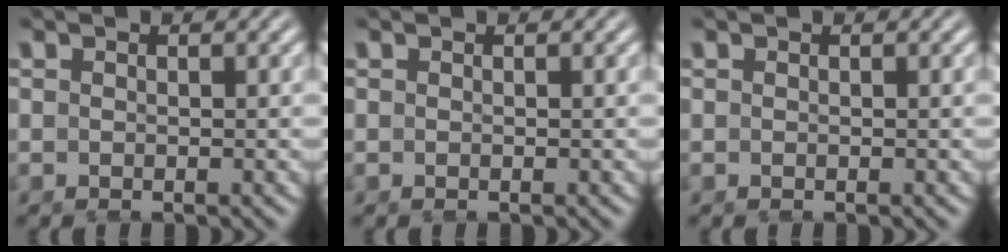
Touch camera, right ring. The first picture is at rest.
{"total": 0.0}
{"total": 0.0}